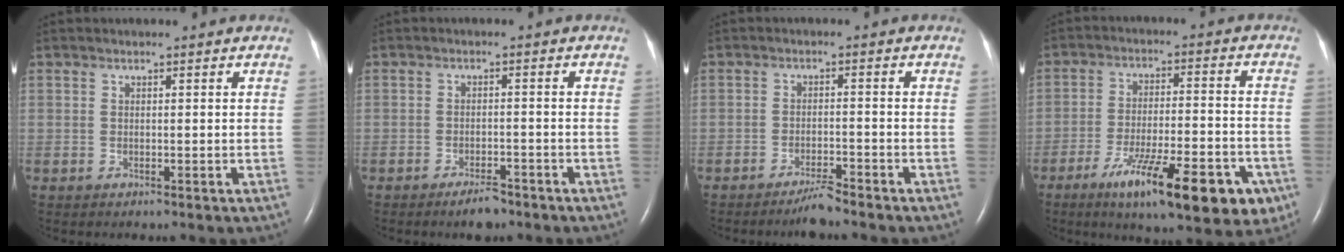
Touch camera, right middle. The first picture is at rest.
{"total": 3.1, "force": [-2.5, 0.9, 1.6], "torque": [-0.032, -0.001, -0.037]}
{"total": 3.0, "force": [-2.8, -0.2, 1.1], "torque": [-0.023, -0.008, -0.050]}
{"total": 17.7, "force": [-9.8, 3.8, 14.2], "torque": [-0.176, -0.015, -0.143]}